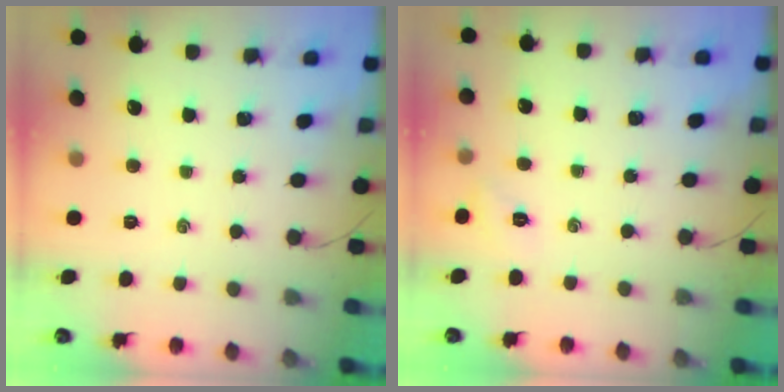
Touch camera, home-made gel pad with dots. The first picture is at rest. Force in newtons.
{"total": 2.2, "press": 2.1, "slide": 0.6}